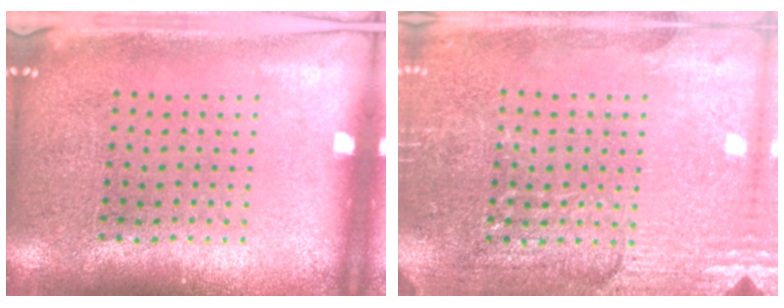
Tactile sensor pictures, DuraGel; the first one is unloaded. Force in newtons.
{"total": 2.9, "press": 2.8, "slide": 0.3}